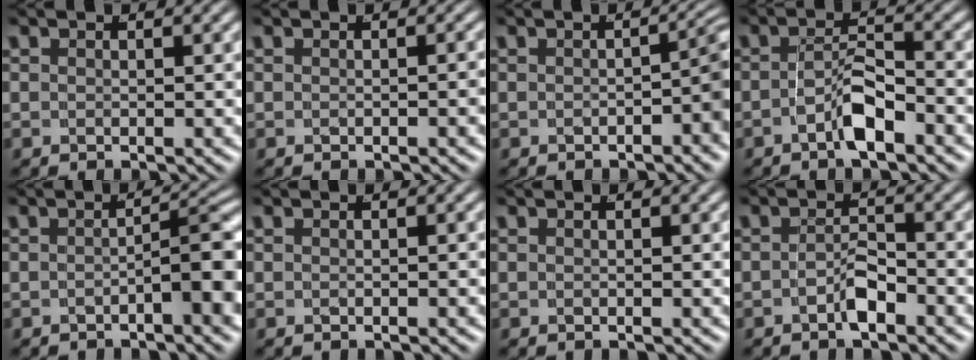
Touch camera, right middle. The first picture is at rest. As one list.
[{"total": 0.6, "force": [-0.4, -0.1, 0.4], "torque": [-0.006, 0.006, -0.007]}, {"total": 3.3, "force": [-1.0, 0.9, 2.9], "torque": [-0.027, 0.002, -0.014]}, {"total": 3.2, "force": [-2.2, 0.7, 2.2], "torque": [-0.032, -0.002, -0.037]}, {"total": 5.0, "force": [-1.7, 1.4, 4.5], "torque": [-0.039, 0.006, -0.028]}, {"total": 0.0}, {"total": 0.0}, {"total": 2.3, "force": [-1.6, 0.8, 1.4], "torque": [-0.019, -0.007, -0.027]}]